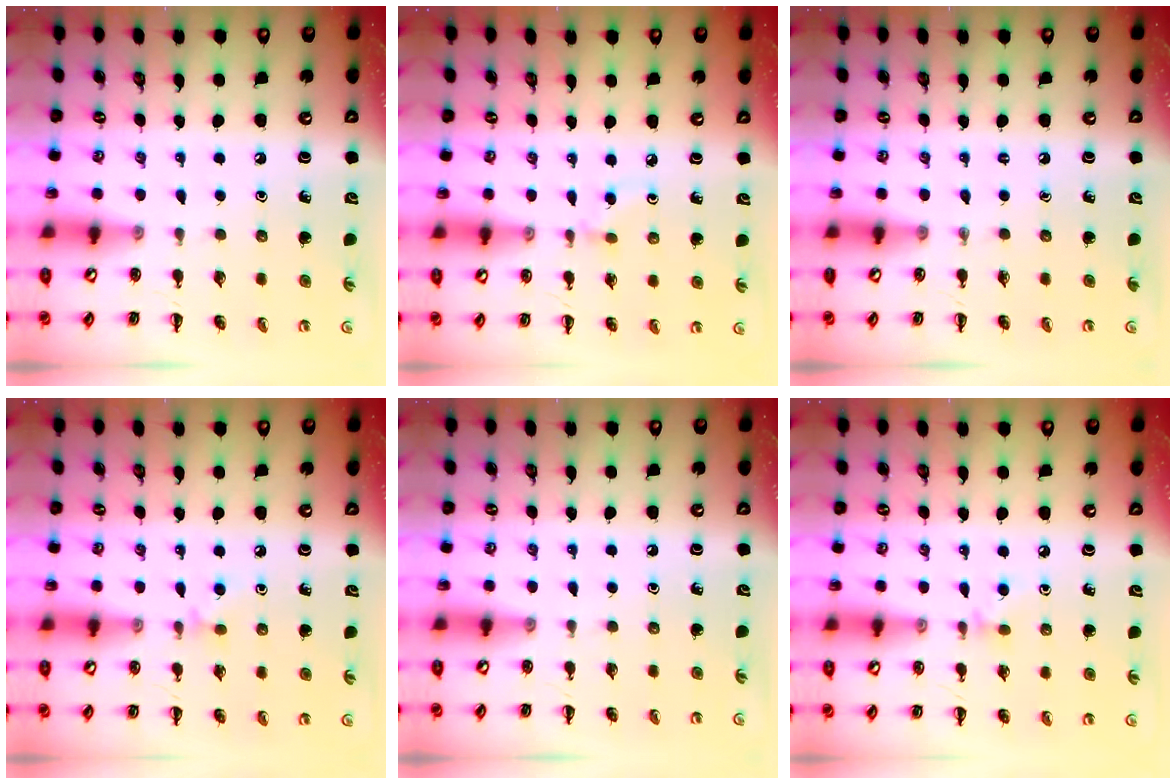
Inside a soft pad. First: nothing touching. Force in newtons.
{"total": 2.6, "press": 2.4, "slide": 1.0}
{"total": 0.0}
{"total": 4.1, "press": 3.8, "slide": 1.5}
{"total": 0.0}
{"total": 4.2, "press": 3.9, "slide": 1.5}